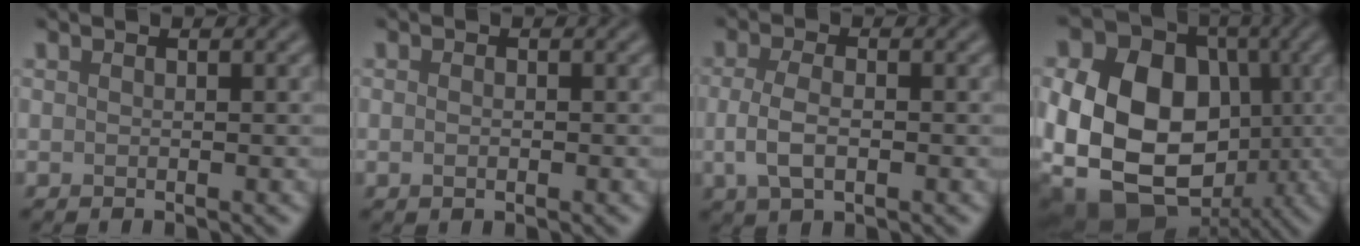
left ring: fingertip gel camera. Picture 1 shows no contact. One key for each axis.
{"total": 0.8, "fx": -0.1, "fy": 0.5, "fz": 0.7, "tx": -0.013, "ty": -0.001, "tz": -0.002}
{"total": 3.5, "fx": -0.5, "fy": 1.8, "fz": 3.0, "tx": -0.065, "ty": -0.003, "tz": -0.010}
{"total": 17.4, "fx": -2.6, "fy": 14.1, "fz": 9.9, "tx": -0.194, "ty": -0.002, "tz": -0.065}